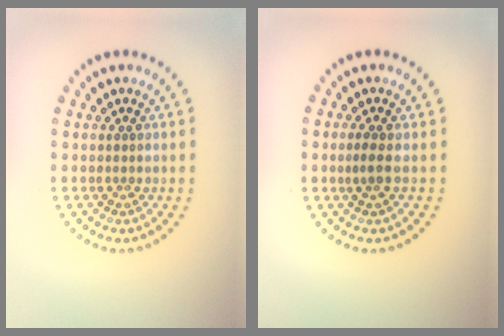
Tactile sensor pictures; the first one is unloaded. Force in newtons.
{"total": 1.3, "press": 1.0, "slide": 0.9}